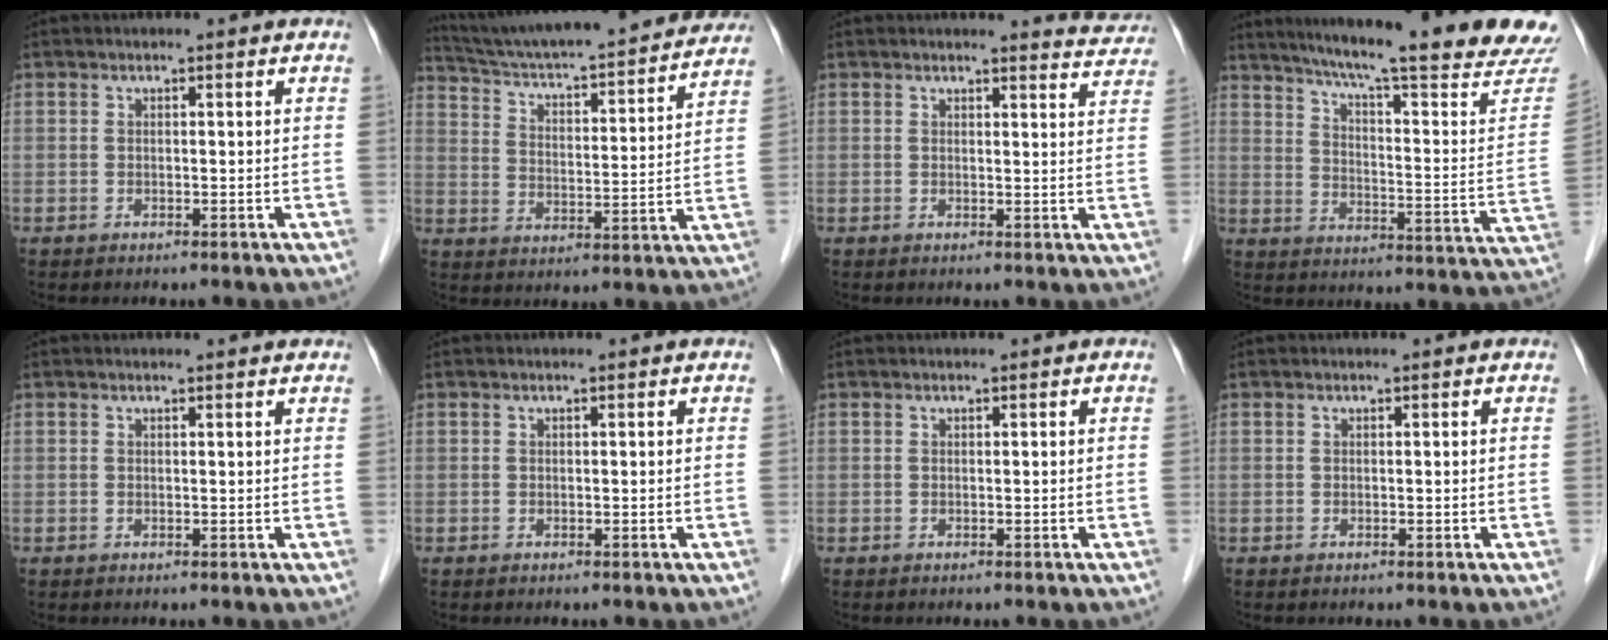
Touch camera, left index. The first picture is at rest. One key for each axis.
{"total": 26.3, "fx": 24.1, "fy": 2.6, "fz": 10.1, "tx": -0.167, "ty": -0.019, "tz": 0.329}
{"total": 4.4, "fx": 4.4, "fy": 0.4, "fz": -0.2, "tx": 0.004, "ty": -0.029, "tz": 0.027}
{"total": 26.0, "fx": 22.5, "fy": 0.4, "fz": 12.9, "tx": -0.196, "ty": -0.066, "tz": 0.288}
{"total": 1.9, "fx": 1.8, "fy": 0.2, "fz": 0.3, "tx": -0.012, "ty": 0.002, "tz": 0.013}
{"total": 0.0}
{"total": 0.0}
{"total": 0.0}